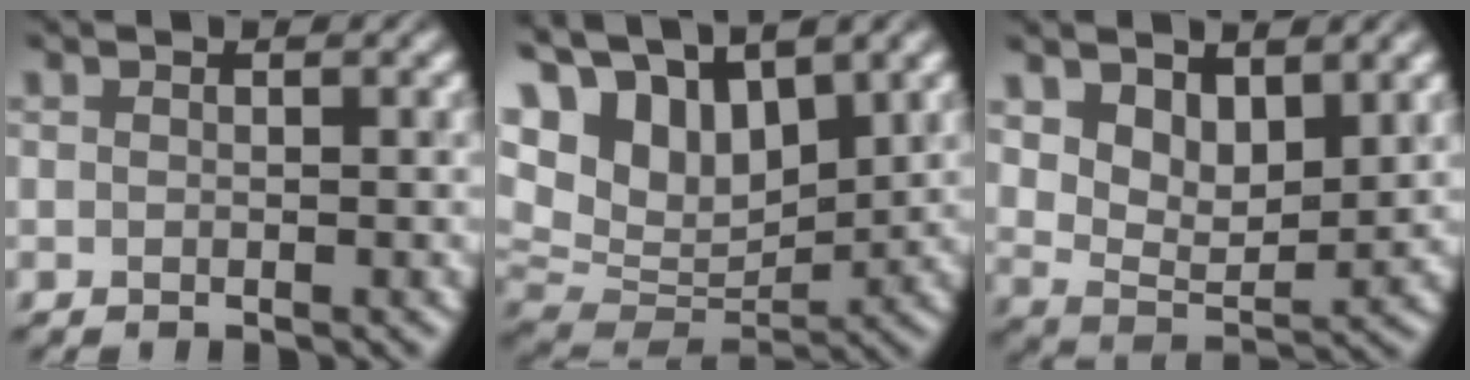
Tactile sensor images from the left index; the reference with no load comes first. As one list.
[{"total": 12.4, "force": [7.2, 6.4, 7.8], "torque": [-0.187, 0.038, 0.123]}, {"total": 5.4, "force": [2.8, 2.6, 3.8], "torque": [-0.075, -0.013, 0.054]}]